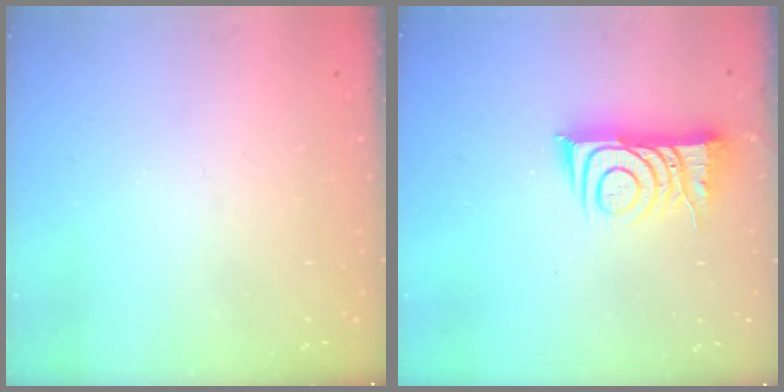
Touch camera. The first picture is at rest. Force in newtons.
{"total": 9.4, "press": 9.4, "slide": 0.6}